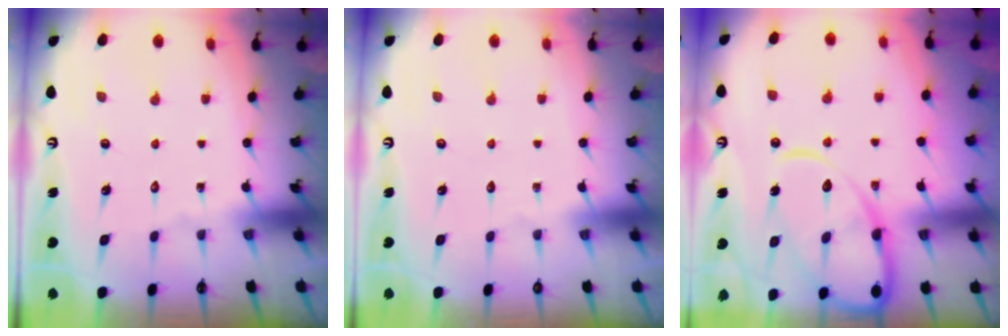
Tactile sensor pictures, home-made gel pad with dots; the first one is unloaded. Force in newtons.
{"total": 0.0}
{"total": 15.2, "press": 15.1, "slide": 1.5}